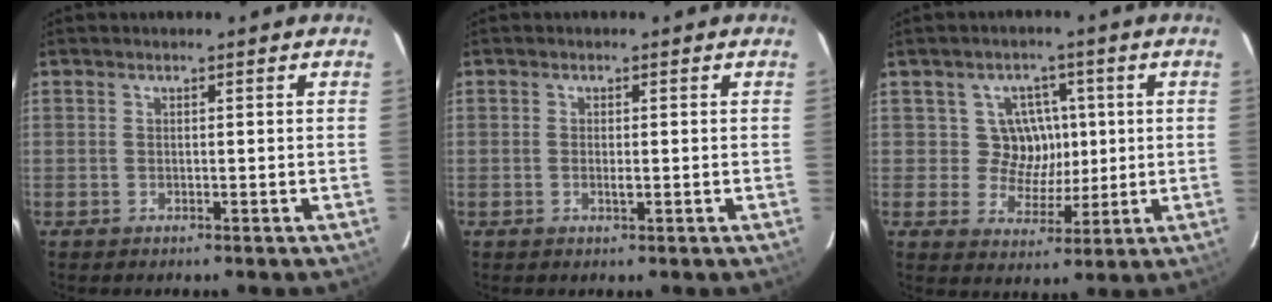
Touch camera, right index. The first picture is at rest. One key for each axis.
{"total": 1.2, "fx": -0.2, "fy": 0.5, "fz": 1.1, "tx": -0.022, "ty": -0.001, "tz": -0.005}
{"total": 6.8, "fx": 0.9, "fy": 6.6, "fz": 1.3, "tx": -0.020, "ty": 0.005, "tz": 0.013}